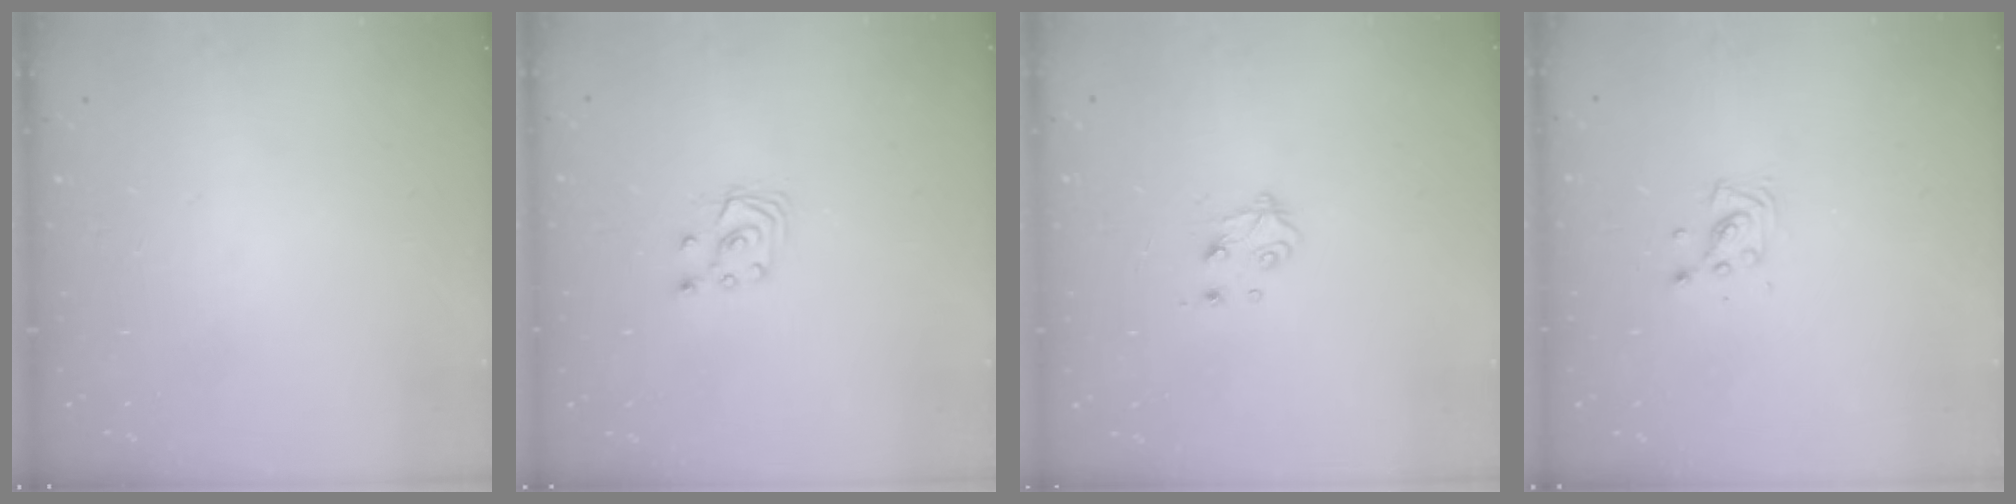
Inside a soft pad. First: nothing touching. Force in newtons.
{"total": 3.5, "press": 3.5, "slide": 0.4}
{"total": 4.7, "press": 4.6, "slide": 0.6}
{"total": 5.1, "press": 4.9, "slide": 1.3}